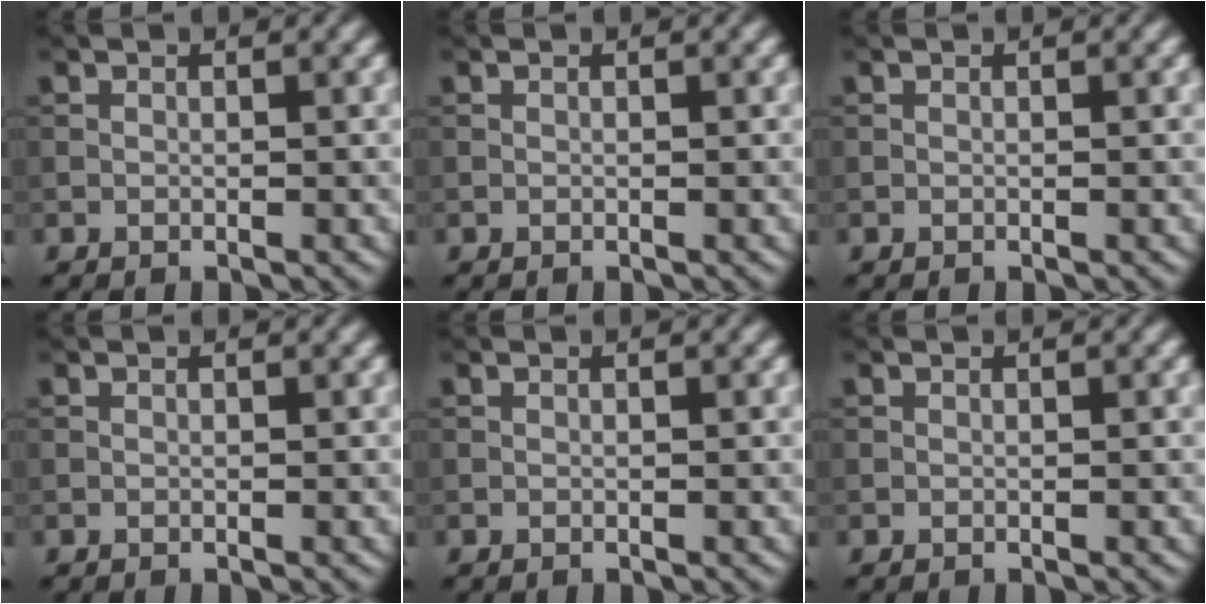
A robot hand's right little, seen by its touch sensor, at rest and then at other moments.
{"total": 0.0}
{"total": 0.0}
{"total": 0.0}
{"total": 0.0}
{"total": 0.0}